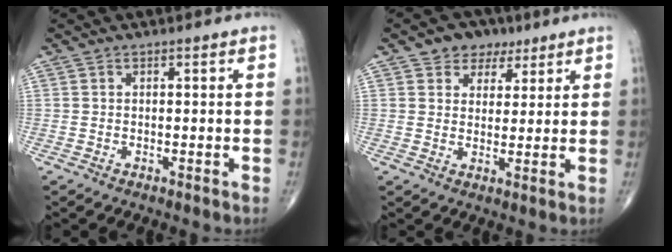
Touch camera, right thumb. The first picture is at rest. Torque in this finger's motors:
{"motor_torque": [0.02, 0.02, -0.13, 0.14, -0.01]}